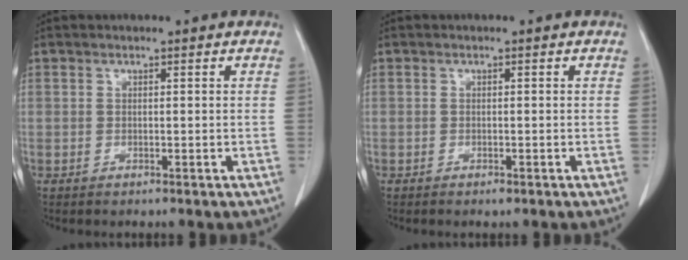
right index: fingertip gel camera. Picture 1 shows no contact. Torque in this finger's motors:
{"motor_torque": [-0.12, -0.03, 0.08, 0.01]}